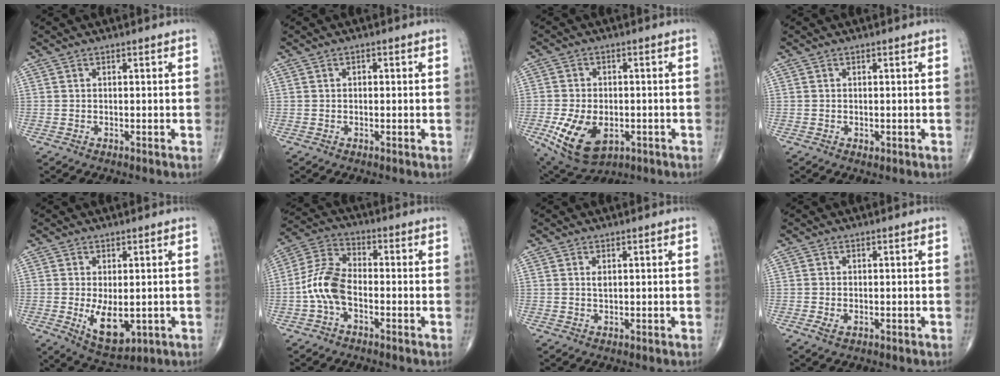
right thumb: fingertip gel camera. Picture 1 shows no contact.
{"total": 0.8, "force": [0.1, 0.5, 0.6], "torque": [-0.009, 0.002, 0.002]}
{"total": 12.4, "force": [-3.9, 7.6, 8.9], "torque": [-0.156, 0.004, -0.049]}
{"total": 0.7, "force": [-0.2, 0.5, 0.4], "torque": [-0.006, -0.001, -0.001]}
{"total": 7.8, "force": [-1.1, 4.0, 6.6], "torque": [-0.094, -0.020, -0.002]}
{"total": 8.8, "force": [-2.4, 5.0, 6.8], "torque": [-0.143, 0.032, -0.056]}
{"total": 1.1, "force": [0.4, 0.4, 0.9], "torque": [-0.015, 0.000, 0.010]}
{"total": 1.8, "force": [-0.6, 1.0, 1.3], "torque": [-0.028, -0.001, -0.009]}